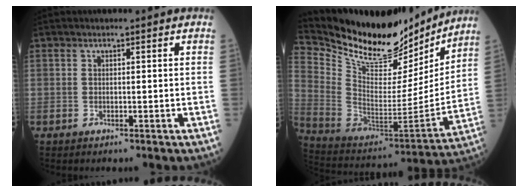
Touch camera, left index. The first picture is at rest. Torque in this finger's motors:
{"motor_torque": [0.95, -1.19, 0.07, 0.03]}